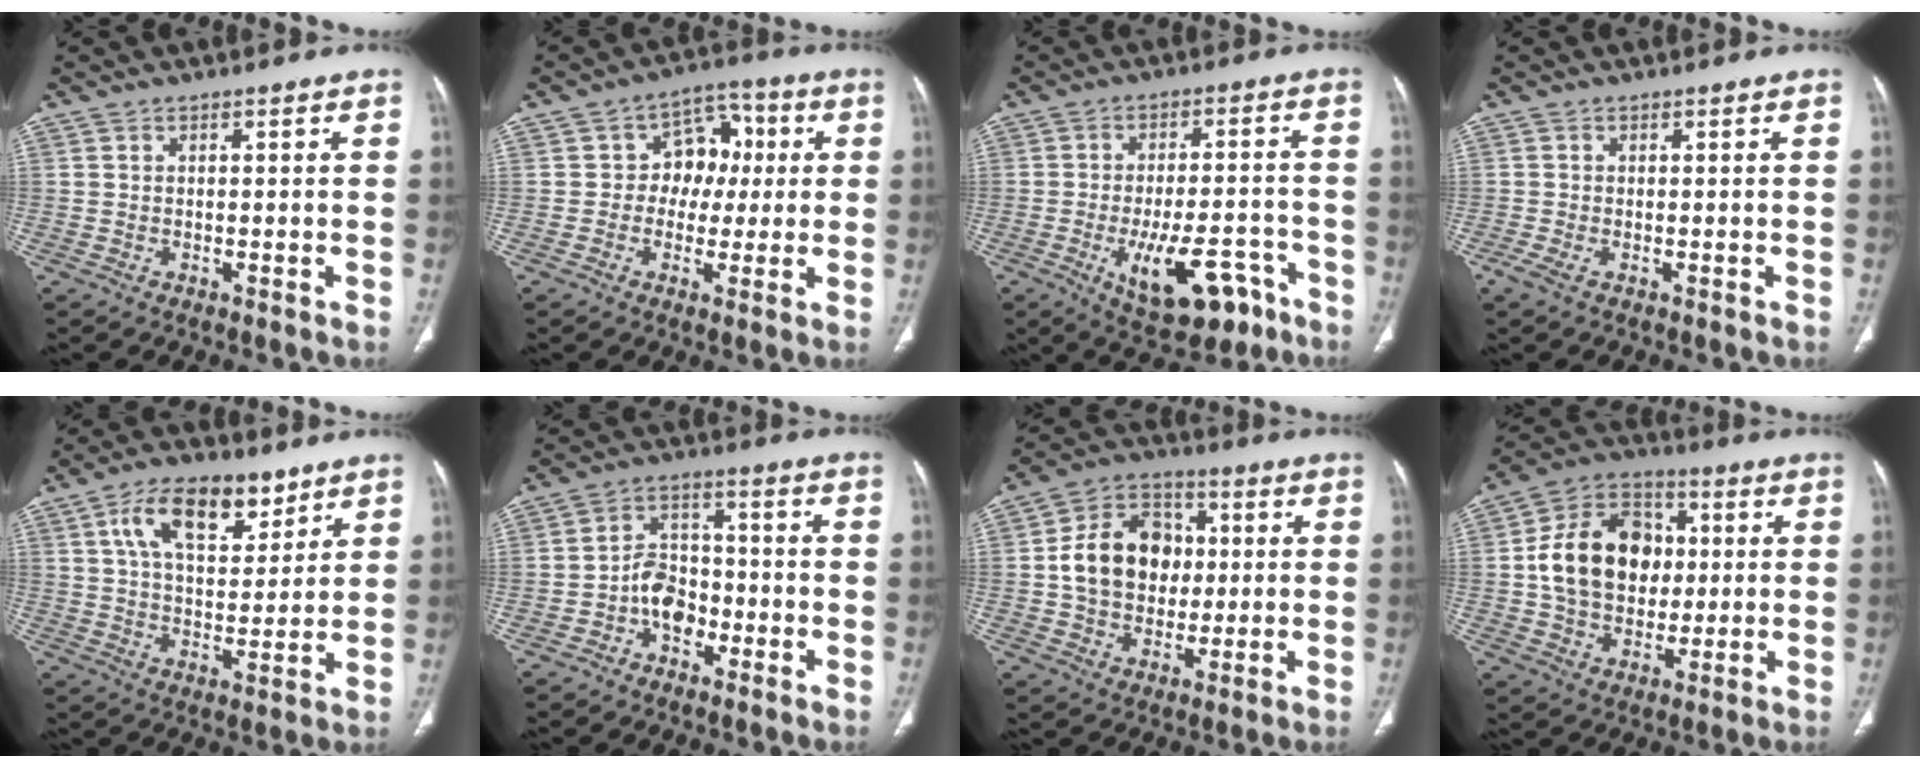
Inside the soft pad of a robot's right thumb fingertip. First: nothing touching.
{"total": 9.2, "force": [0.7, 7.4, 5.5], "torque": [-0.026, 0.021, 0.001]}
{"total": 14.5, "force": [-6.9, 6.6, 10.9], "torque": [-0.144, 0.033, -0.087]}
{"total": 1.8, "force": [-0.9, 0.6, 1.4], "torque": [-0.037, -0.001, -0.017]}
{"total": 13.6, "force": [7.2, 7.1, 9.2], "torque": [-0.125, -0.026, 0.126]}
{"total": 7.7, "force": [-2.9, 5.6, 4.3], "torque": [-0.043, 0.036, -0.056]}
{"total": 14.7, "force": [0.9, 11.6, 8.9], "torque": [-0.117, 0.020, 0.014]}
{"total": 17.4, "force": [1.3, 13.4, 11.1], "torque": [-0.158, 0.021, 0.022]}